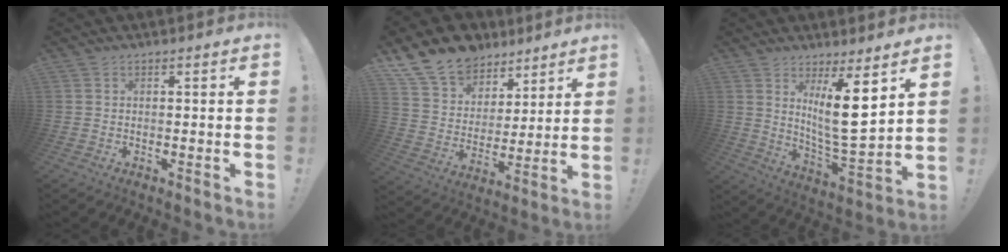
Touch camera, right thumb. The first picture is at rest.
{"total": 14.7, "force": [10.4, 9.5, 3.9], "torque": [-0.075, -0.075, 0.205]}
{"total": 13.3, "force": [5.6, 2.2, 11.9], "torque": [-0.192, -0.052, 0.087]}